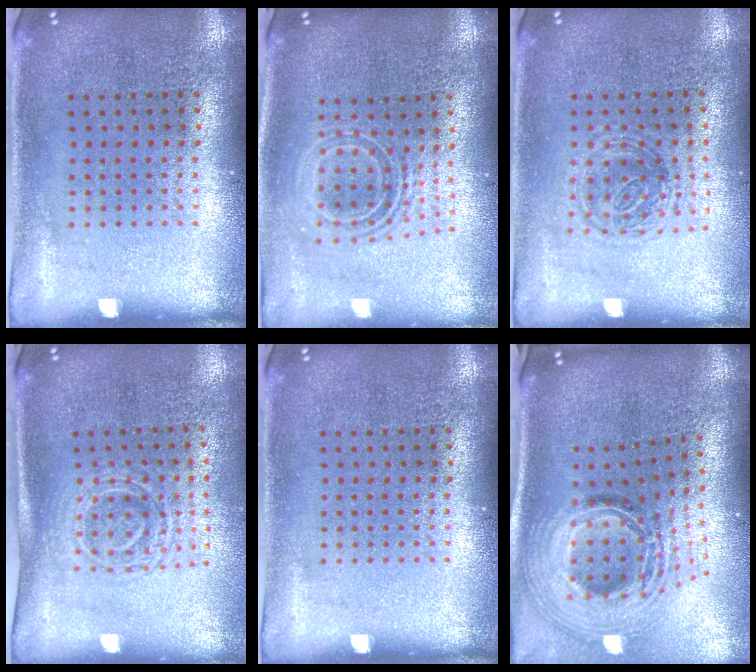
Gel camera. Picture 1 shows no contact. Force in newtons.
{"total": 1.8, "press": 1.4, "slide": 1.2}
{"total": 1.2, "press": 1.0, "slide": 0.6}
{"total": 1.7, "press": 1.3, "slide": 1.0}
{"total": 0.0}
{"total": 2.5, "press": 1.8, "slide": 1.8}